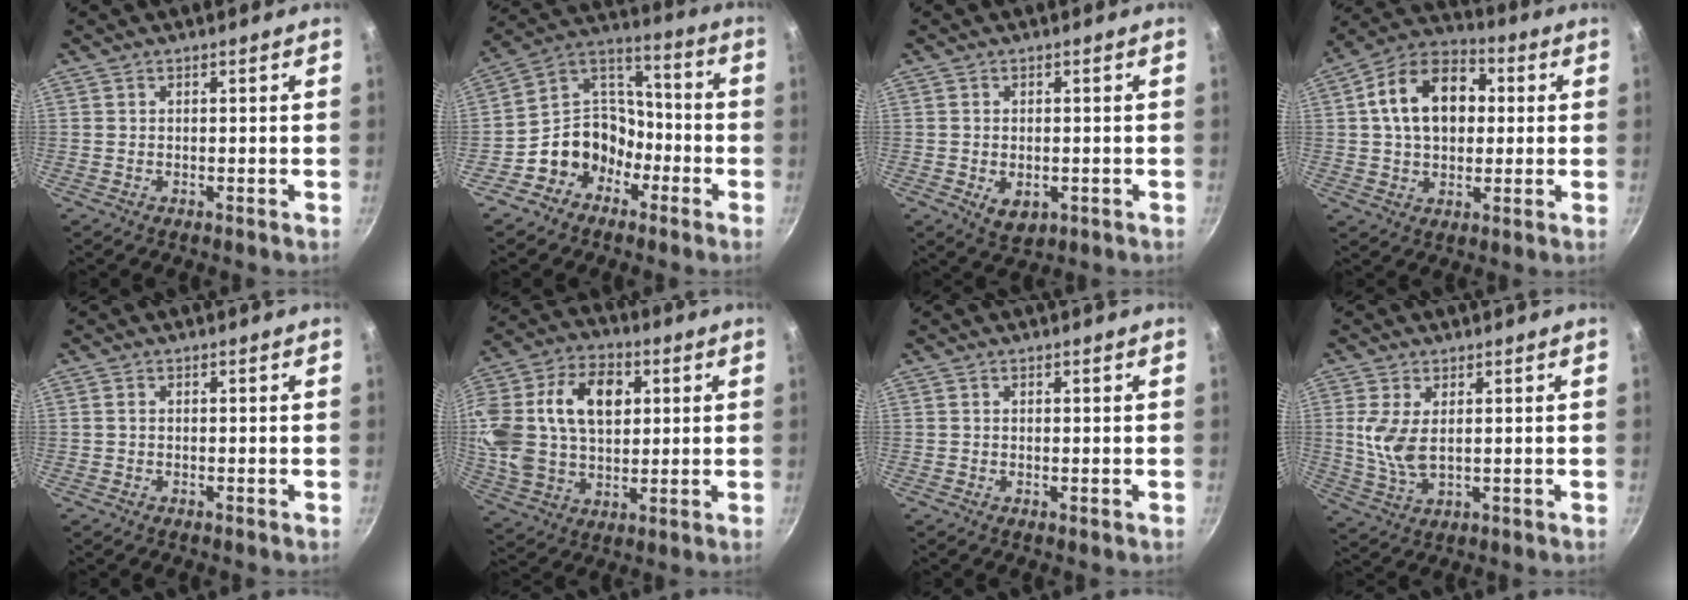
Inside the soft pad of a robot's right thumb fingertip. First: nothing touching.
{"total": 12.7, "force": [-6.1, 10.2, 4.4], "torque": [-0.017, 0.077, -0.118]}
{"total": 4.7, "force": [-1.0, 3.1, 3.3], "torque": [-0.046, -0.007, -0.010]}
{"total": 15.7, "force": [2.5, 11.0, 11.0], "torque": [-0.151, 0.025, 0.025]}
{"total": 0.7, "force": [0.0, 0.5, 0.4], "torque": [-0.008, 0.004, -0.001]}
{"total": 24.1, "force": [5.3, 16.4, 16.8], "torque": [-0.341, 0.020, 0.092]}
{"total": 0.0}
{"total": 7.2, "force": [1.3, 3.7, 6.1], "torque": [-0.126, -0.011, 0.032]}